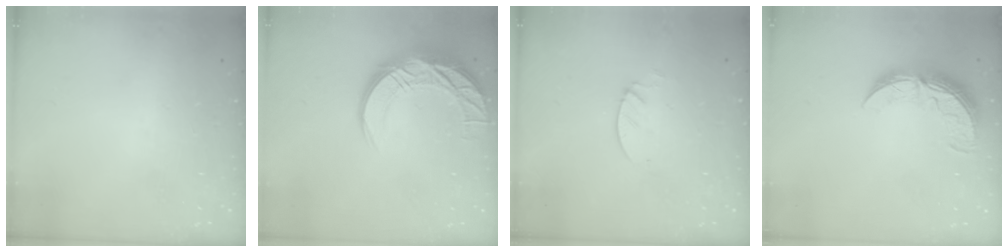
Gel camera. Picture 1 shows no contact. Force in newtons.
{"total": 15.9, "press": 15.9, "slide": 1.2}
{"total": 1.3, "press": 1.3, "slide": 0.1}
{"total": 11.0, "press": 11.0, "slide": 0.4}